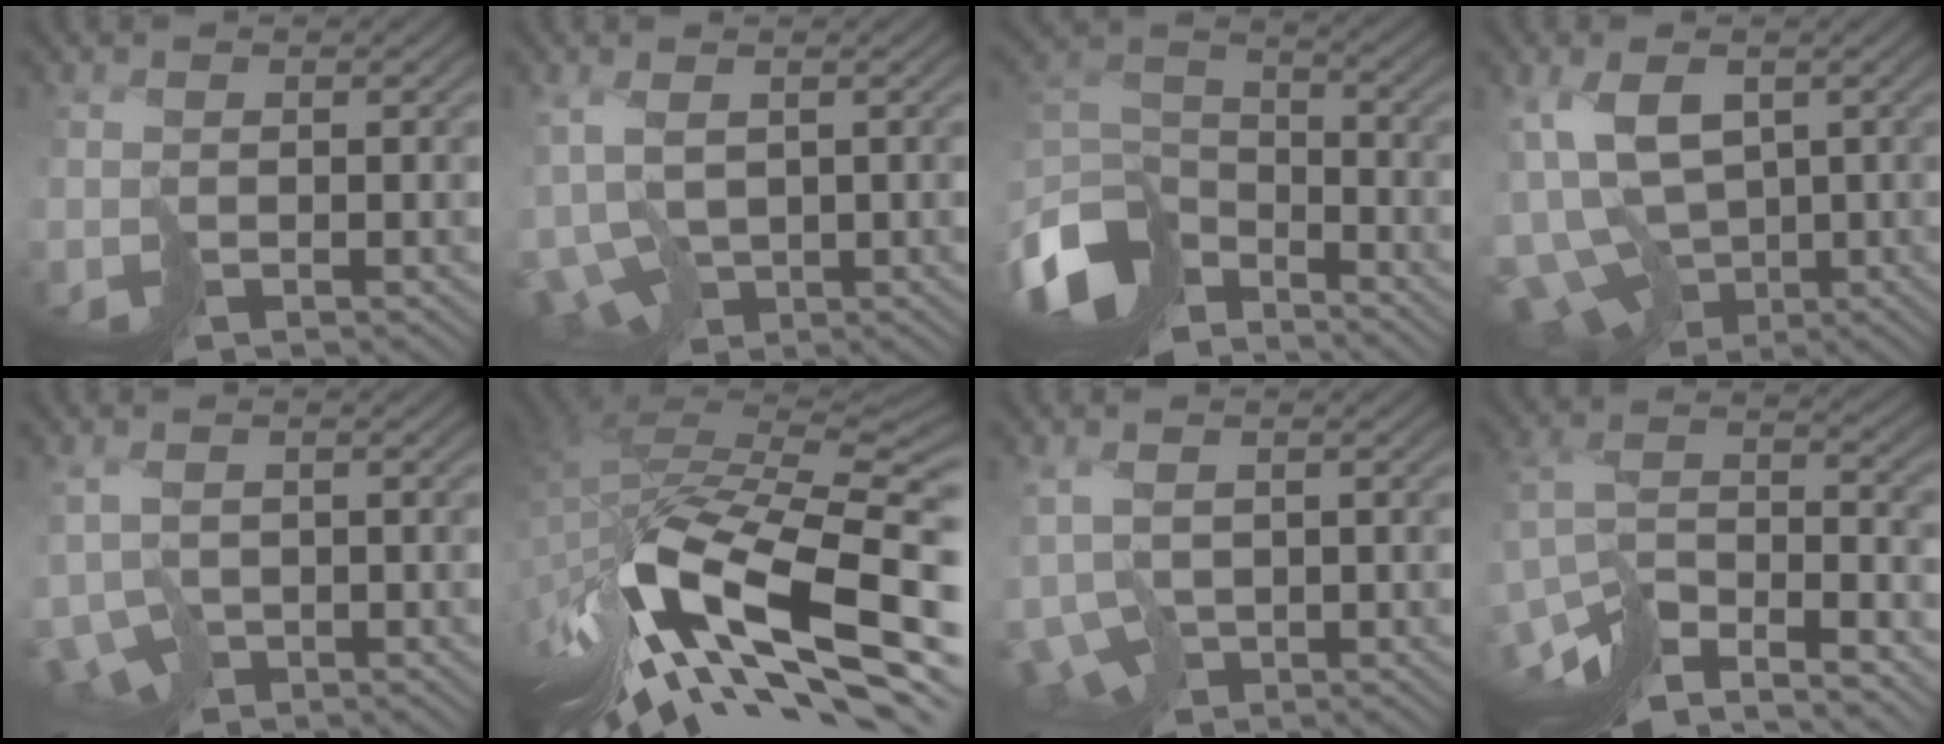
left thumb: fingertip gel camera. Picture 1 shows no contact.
{"total": 7.0, "force": [-1.3, 4.2, 5.5], "torque": [-0.134, -0.020, -0.013]}
{"total": 12.1, "force": [-8.7, 5.9, 6.0], "torque": [-0.157, -0.006, -0.176]}
{"total": 12.4, "force": [-2.6, 7.4, 9.6], "torque": [-0.194, -0.025, -0.033]}
{"total": 4.3, "force": [-1.5, 2.7, 2.9], "torque": [-0.063, -0.010, -0.023]}
{"total": 16.7, "force": [-7.5, 6.1, 13.6], "torque": [-0.279, 0.009, -0.134]}
{"total": 5.2, "force": [-1.3, 3.3, 3.7], "torque": [-0.089, -0.013, -0.017]}
{"total": 11.8, "force": [-9.4, 2.7, 6.5], "torque": [-0.129, 0.001, -0.167]}